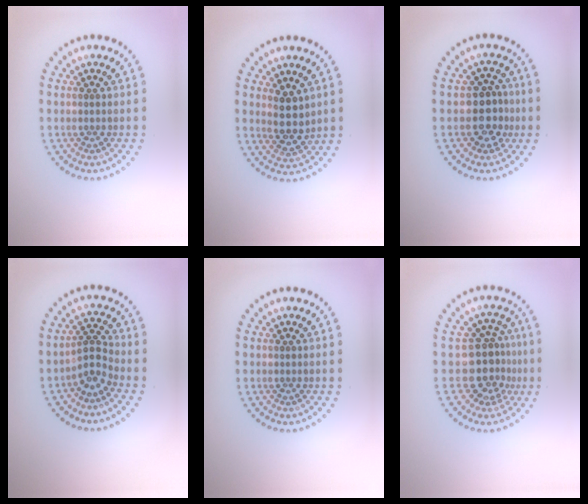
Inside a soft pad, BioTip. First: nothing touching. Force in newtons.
{"total": 2.9, "press": 2.5, "slide": 1.4}
{"total": 3.0, "press": 2.8, "slide": 1.2}
{"total": 2.5, "press": 1.8, "slide": 1.8}
{"total": 0.0}
{"total": 4.1, "press": 3.3, "slide": 2.5}